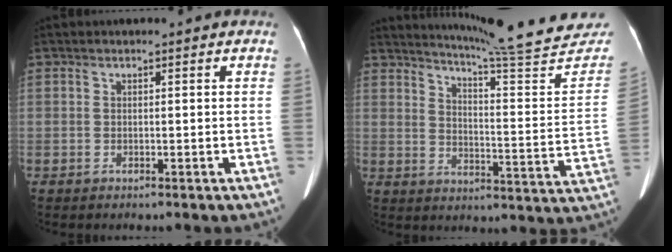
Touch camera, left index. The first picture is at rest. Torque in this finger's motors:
{"motor_torque": [0.00, -2.14, -0.04, 0.04]}